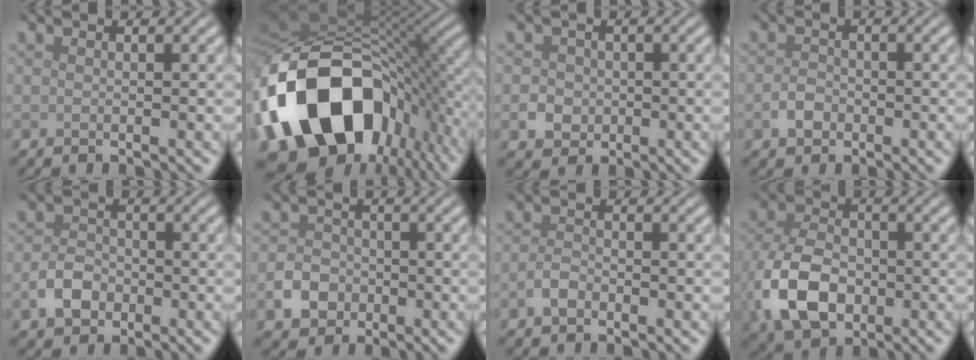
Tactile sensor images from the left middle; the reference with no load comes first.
{"total": 18.9, "force": [-6.4, 12.5, 12.7], "torque": [-0.258, -0.031, -0.092]}
{"total": 1.9, "force": [-0.4, 1.8, 0.6], "torque": [-0.003, -0.003, -0.007]}
{"total": 1.7, "force": [-0.8, 1.3, 0.8], "torque": [-0.016, 0.002, -0.018]}
{"total": 2.8, "force": [-1.3, 2.0, 1.4], "torque": [-0.023, 0.005, -0.031]}
{"total": 3.0, "force": [-1.2, 2.5, 1.2], "torque": [-0.021, 0.002, -0.025]}
{"total": 1.4, "force": [-0.9, 0.7, 0.8], "torque": [-0.020, 0.002, -0.022]}
{"total": 7.9, "force": [-2.4, 5.2, 5.3], "torque": [-0.125, -0.008, -0.054]}